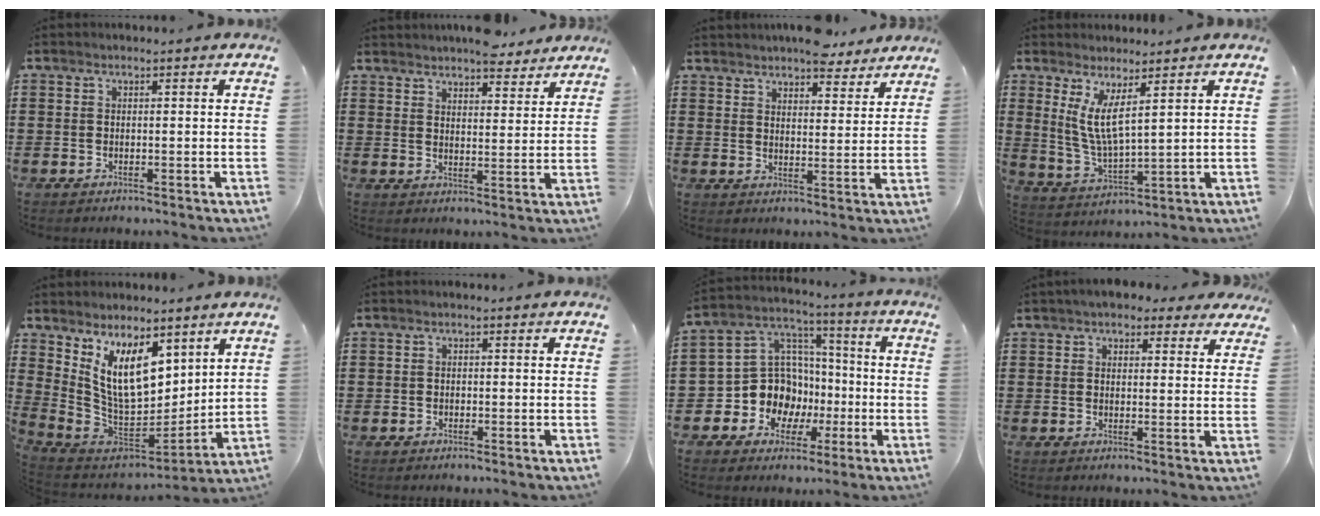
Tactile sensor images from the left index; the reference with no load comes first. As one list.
[{"total": 5.1, "force": [5.0, 0.6, 0.7], "torque": [-0.022, -0.019, 0.094]}, {"total": 5.4, "force": [5.3, 0.9, 0.9], "torque": [-0.019, -0.021, 0.097]}, {"total": 6.9, "force": [3.5, 1.5, 5.7], "torque": [-0.135, -0.018, 0.059]}, {"total": 11.5, "force": [5.4, 5.6, 8.4], "torque": [-0.187, -0.030, 0.104]}, {"total": 0.7, "force": [-0.4, 0.5, 0.1], "torque": [-0.005, 0.001, -0.009]}, {"total": 11.9, "force": [-3.0, 10.8, 3.9], "torque": [-0.123, 0.008, -0.045]}, {"total": 4.0, "force": [3.3, 1.6, 1.6], "torque": [-0.035, -0.002, 0.058]}]